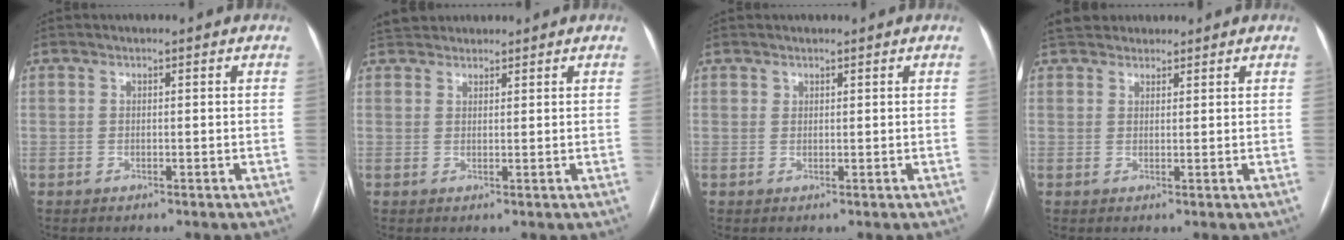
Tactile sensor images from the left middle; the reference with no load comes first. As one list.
[{"total": 4.1, "force": [3.7, 1.5, 0.7], "torque": [-0.014, 0.030, 0.066]}, {"total": 0.8, "force": [0.7, 0.4, 0.0], "torque": [0.003, 0.001, 0.011]}, {"total": 5.4, "force": [4.7, 2.3, 1.4], "torque": [-0.018, 0.031, 0.082]}]